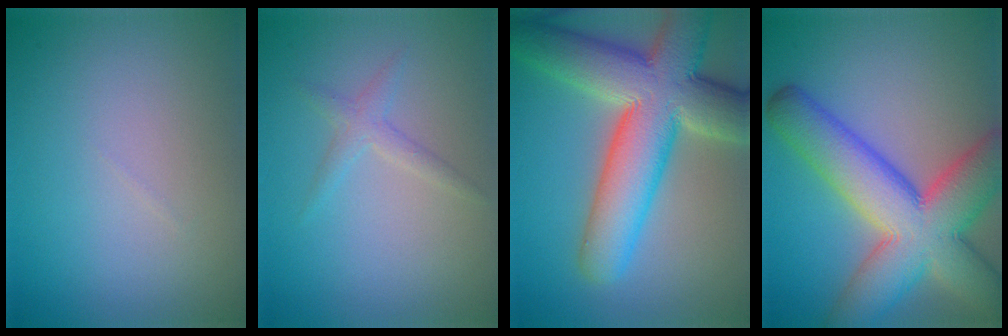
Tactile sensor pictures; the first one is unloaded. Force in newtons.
{"total": 1.4, "press": 1.4, "slide": 0.1}
{"total": 12.3, "press": 12.3, "slide": 0.8}
{"total": 12.0, "press": 12.0, "slide": 0.7}